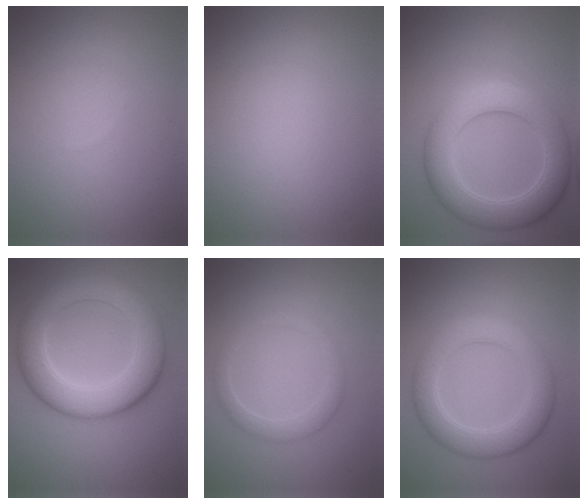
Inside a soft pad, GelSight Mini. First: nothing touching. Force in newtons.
{"total": 0.0}
{"total": 6.8, "press": 6.8, "slide": 0.3}
{"total": 7.8, "press": 7.8, "slide": 0.4}
{"total": 2.0, "press": 2.0, "slide": 0.1}
{"total": 5.0, "press": 5.0, "slide": 0.3}